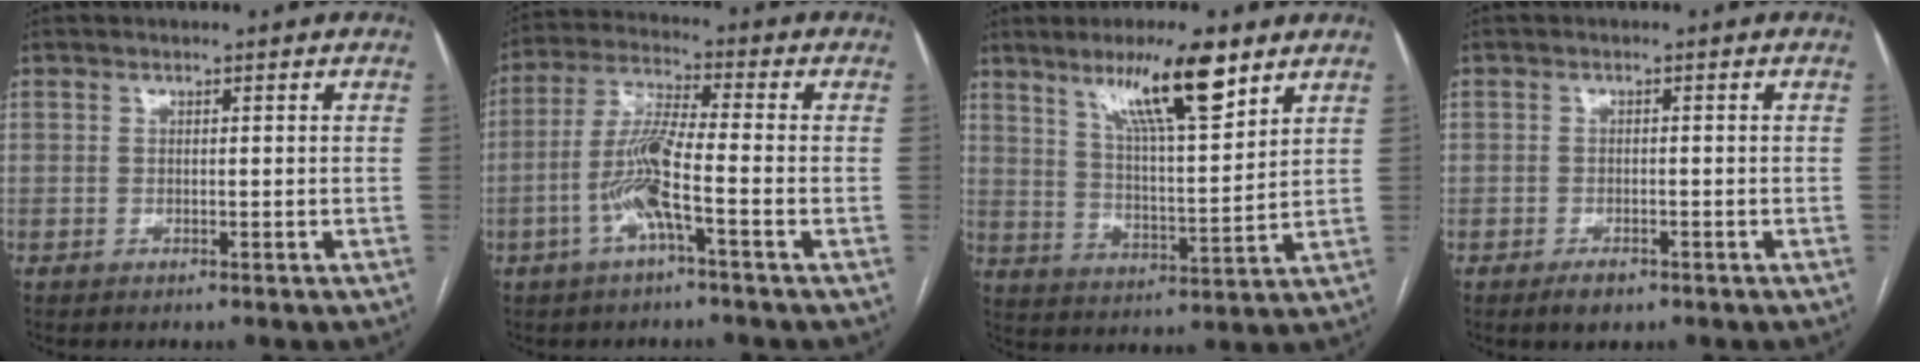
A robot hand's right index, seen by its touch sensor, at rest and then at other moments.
{"total": 8.5, "force": [-2.8, 0.4, 8.0], "torque": [-0.168, 0.007, -0.061]}
{"total": 12.8, "force": [8.2, 1.5, 9.7], "torque": [-0.167, 0.000, 0.141]}
{"total": 2.5, "force": [-1.6, 1.2, 1.4], "torque": [-0.025, 0.000, -0.020]}